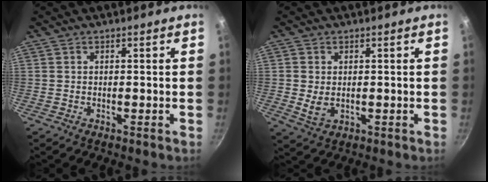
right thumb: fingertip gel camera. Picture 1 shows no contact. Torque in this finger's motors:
{"motor_torque": [-0.59, 0.11, -0.25, 0.25, -0.01]}